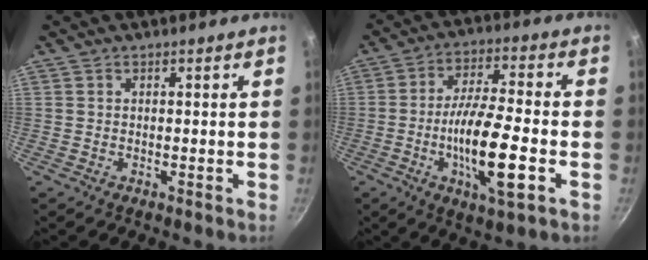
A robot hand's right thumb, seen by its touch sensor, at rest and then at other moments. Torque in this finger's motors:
{"motor_torque": [2.46, 1.23, 2.04, -0.73, 0.59]}